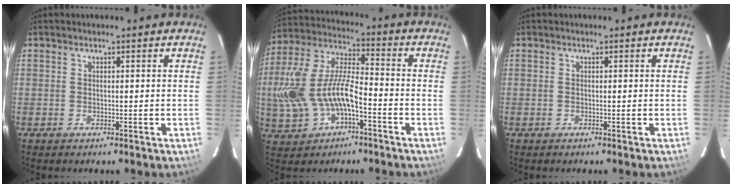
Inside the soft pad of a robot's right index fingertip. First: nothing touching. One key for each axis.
{"total": 16.0, "fx": -4.2, "fy": 8.2, "fz": 13.1, "tx": -0.292, "ty": 0.008, "tz": -0.068}
{"total": 0.0}